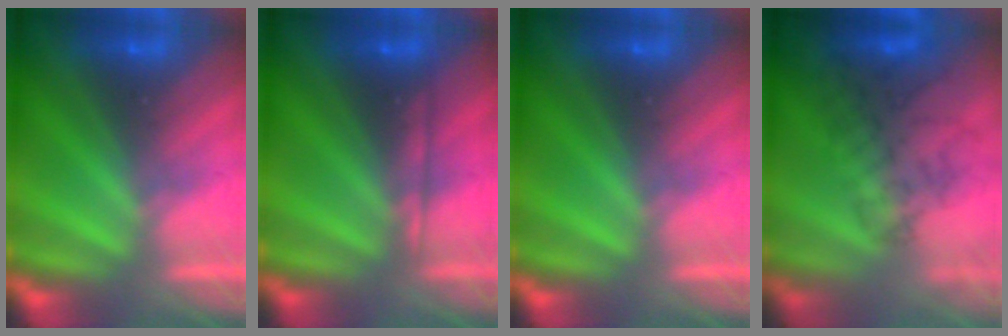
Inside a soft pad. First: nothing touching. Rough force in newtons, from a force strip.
{"total": 2.1}
{"total": 0.0}
{"total": 4.7}